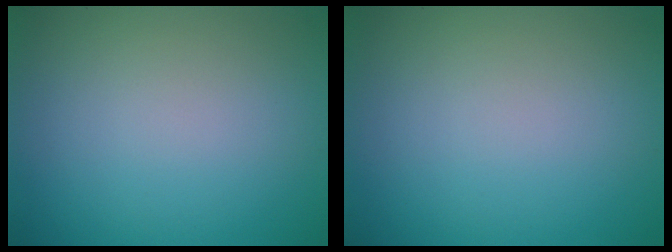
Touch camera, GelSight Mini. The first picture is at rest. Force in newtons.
{"total": 0.0}